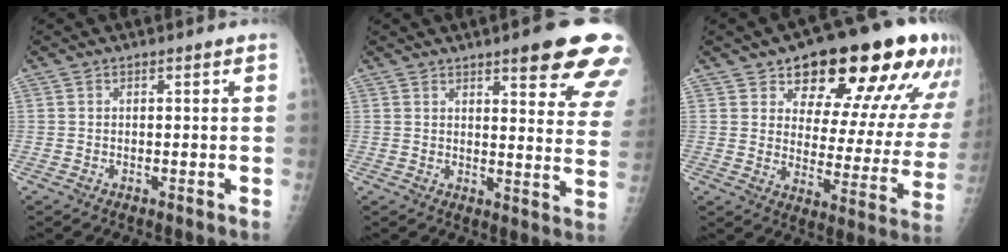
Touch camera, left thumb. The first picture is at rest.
{"total": 16.8, "force": [11.0, 3.7, 12.2], "torque": [-0.122, -0.047, 0.126]}
{"total": 23.3, "force": [13.3, 9.6, 16.6], "torque": [-0.178, -0.044, 0.183]}